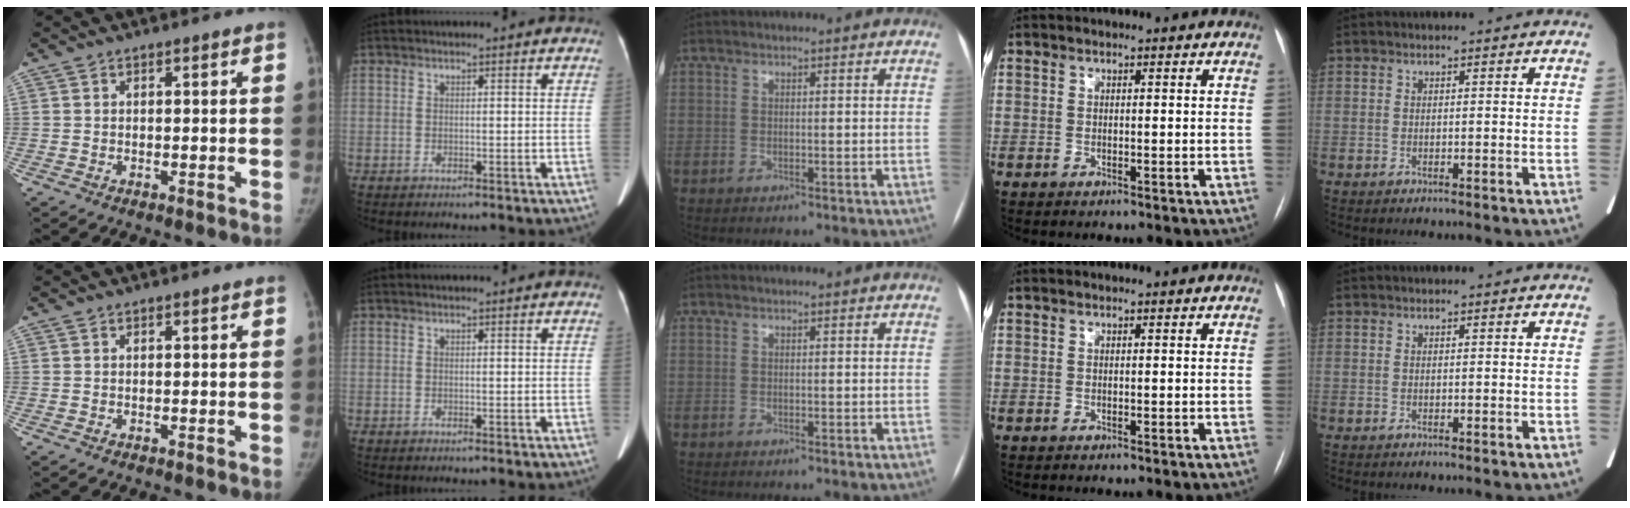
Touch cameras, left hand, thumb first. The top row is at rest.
{}